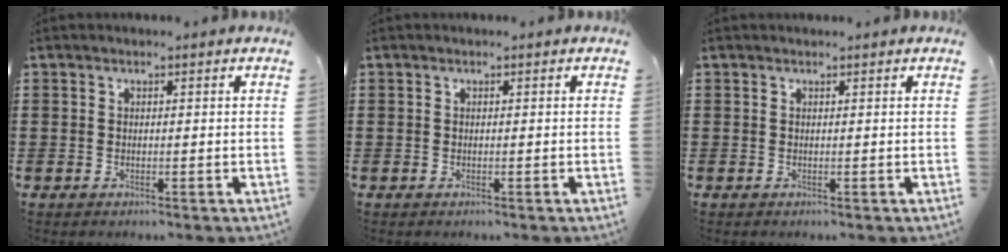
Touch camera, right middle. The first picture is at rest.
{"total": 0.0}
{"total": 0.0}